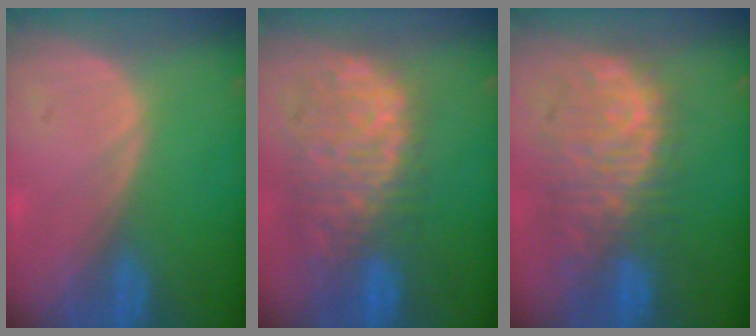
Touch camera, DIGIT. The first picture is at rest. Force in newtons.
{"total": 12.0, "press": 9.8, "slide": 6.8}
{"total": 11.0, "press": 9.6, "slide": 5.5}